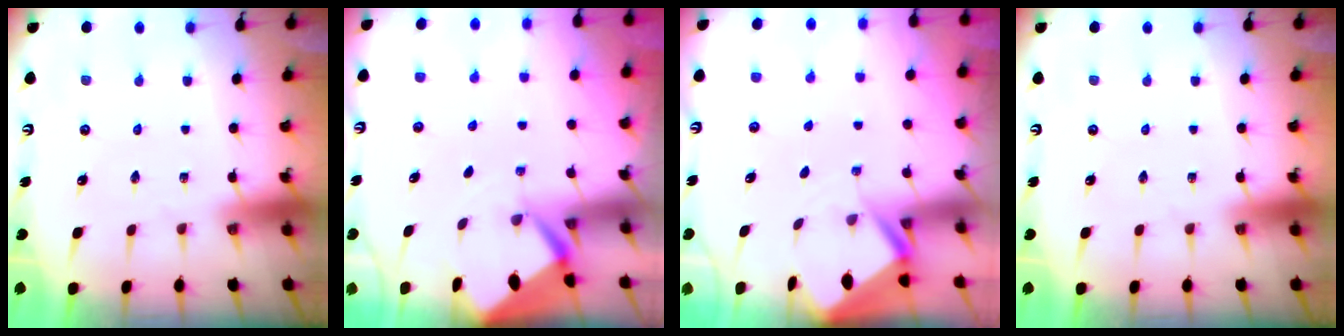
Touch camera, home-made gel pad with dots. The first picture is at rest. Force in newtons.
{"total": 2.7, "press": 2.7, "slide": 0.2}
{"total": 2.9, "press": 2.9, "slide": 0.3}
{"total": 0.0}